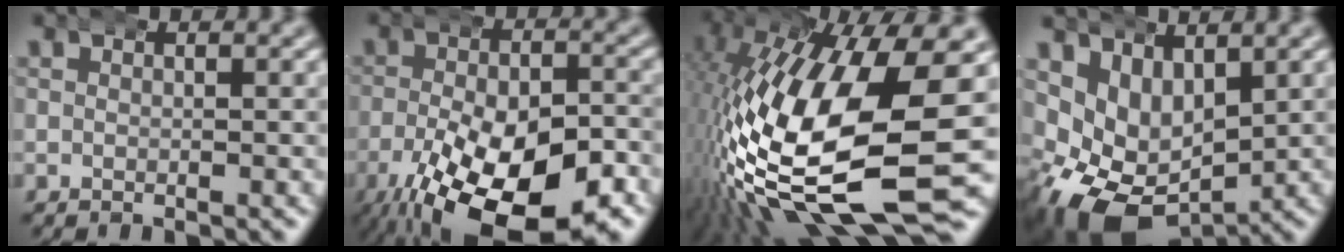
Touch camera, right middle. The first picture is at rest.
{"total": 13.7, "force": [-6.1, 6.6, 10.3], "torque": [-0.172, -0.045, -0.065]}
{"total": 19.0, "force": [-3.1, 8.9, 16.5], "torque": [-0.317, -0.040, -0.016]}
{"total": 9.5, "force": [-2.0, 7.2, 5.9], "torque": [-0.132, -0.050, -0.014]}